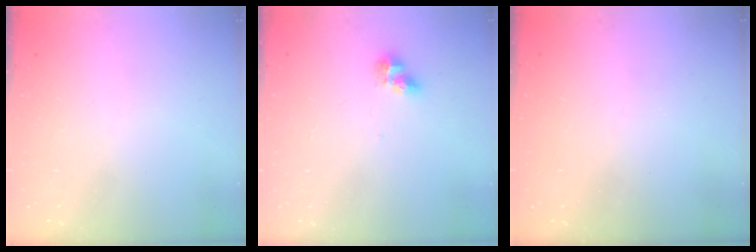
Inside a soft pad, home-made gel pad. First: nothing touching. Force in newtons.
{"total": 6.0, "press": 6.0, "slide": 0.1}
{"total": 0.7, "press": 0.6, "slide": 0.4}